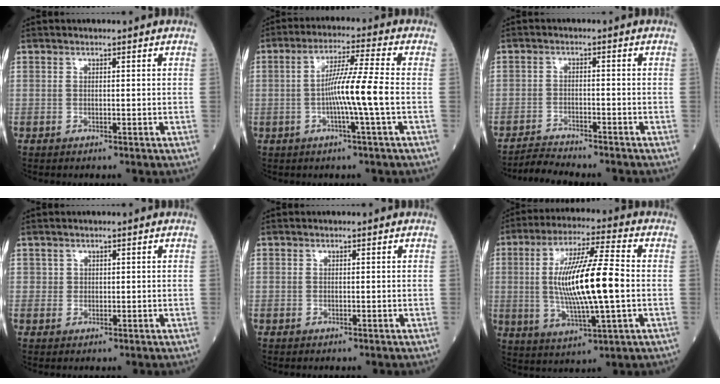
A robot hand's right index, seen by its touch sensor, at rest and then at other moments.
{"total": 8.2, "force": [-1.4, -1.4, 7.9], "torque": [-0.145, 0.003, -0.028]}
{"total": 4.2, "force": [-4.2, -0.3, 0.5], "torque": [-0.012, -0.014, -0.070]}
{"total": 0.7, "force": [0.3, 0.7, 0.0], "torque": [0.011, 0.001, 0.002]}
{"total": 0.0}
{"total": 15.3, "force": [-0.3, 1.5, 15.2], "torque": [-0.287, -0.002, -0.004]}